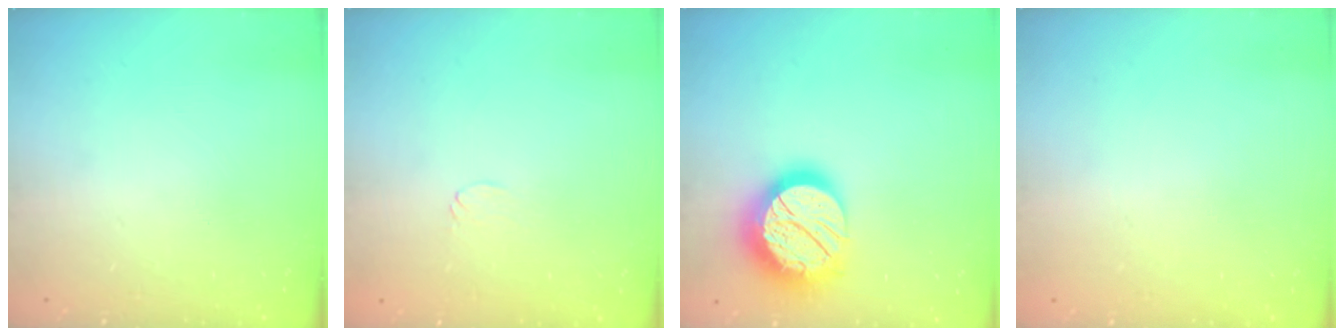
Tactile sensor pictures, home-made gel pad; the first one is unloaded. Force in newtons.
{"total": 4.1, "press": 4.1, "slide": 0.4}
{"total": 20.0, "press": 19.9, "slide": 1.5}
{"total": 0.0}